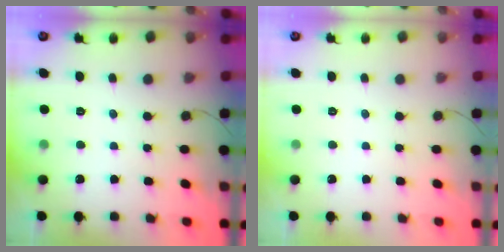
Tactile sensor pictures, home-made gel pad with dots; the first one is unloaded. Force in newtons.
{"total": 0.0}